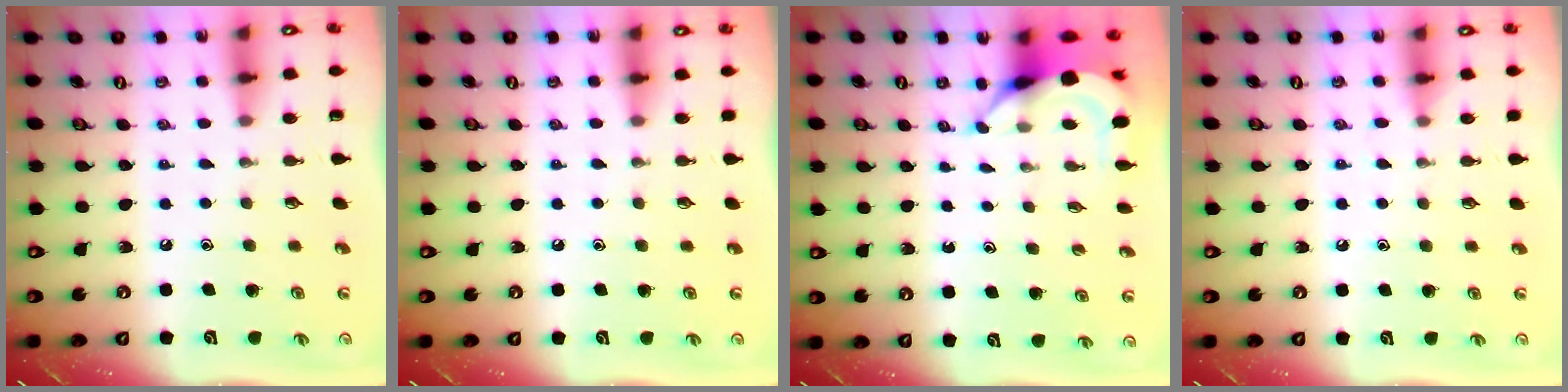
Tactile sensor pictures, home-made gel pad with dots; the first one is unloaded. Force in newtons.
{"total": 2.2, "press": 2.2, "slide": 0.3}
{"total": 4.5, "press": 4.5, "slide": 0.2}
{"total": 4.7, "press": 4.7, "slide": 0.7}